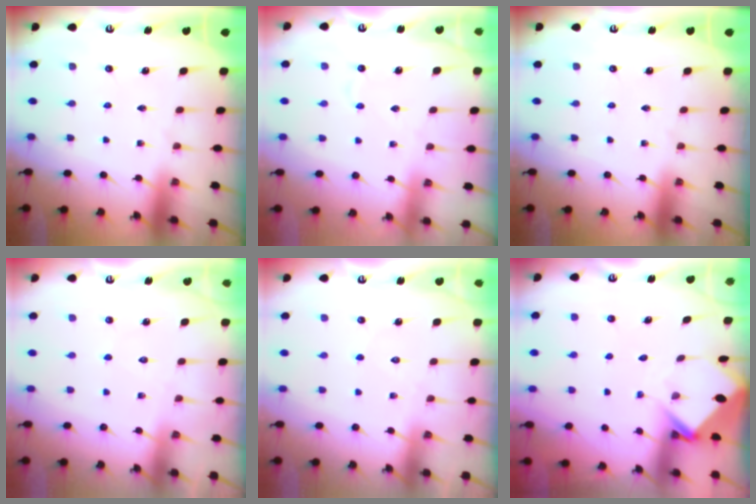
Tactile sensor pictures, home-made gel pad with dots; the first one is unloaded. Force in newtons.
{"total": 2.7, "press": 2.7, "slide": 0.4}
{"total": 0.0}
{"total": 6.1, "press": 6.1, "slide": 0.9}
{"total": 5.0, "press": 5.0, "slide": 0.6}
{"total": 3.8, "press": 3.7, "slide": 0.3}